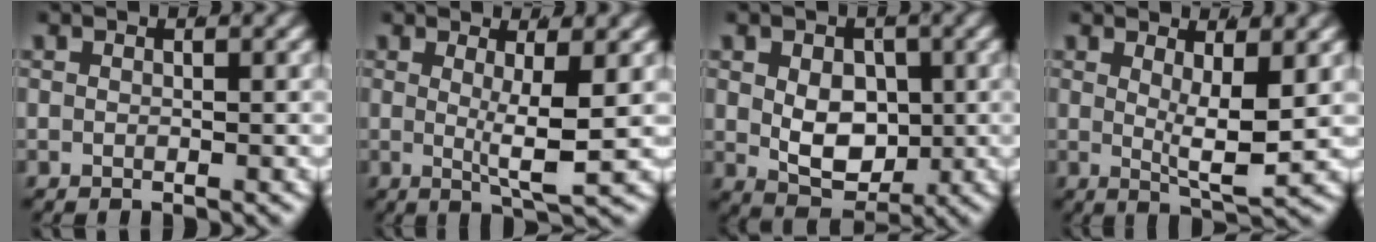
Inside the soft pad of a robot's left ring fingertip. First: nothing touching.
{"total": 4.0, "force": [0.6, 0.2, 4.0], "torque": [-0.065, -0.018, 0.016]}
{"total": 5.3, "force": [-0.2, 3.9, 3.6], "torque": [-0.059, -0.030, 0.013]}
{"total": 3.8, "force": [1.1, 0.5, 3.7], "torque": [-0.064, -0.020, 0.025]}